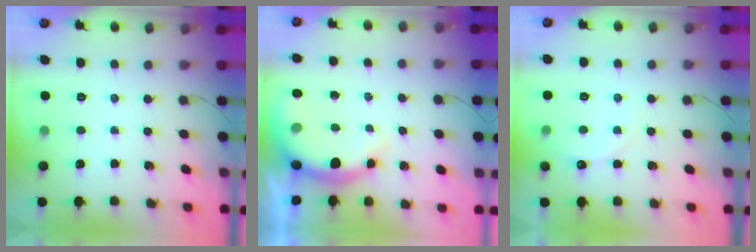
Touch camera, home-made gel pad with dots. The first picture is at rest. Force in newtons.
{"total": 7.2, "press": 7.1, "slide": 0.7}
{"total": 7.2, "press": 7.0, "slide": 1.6}